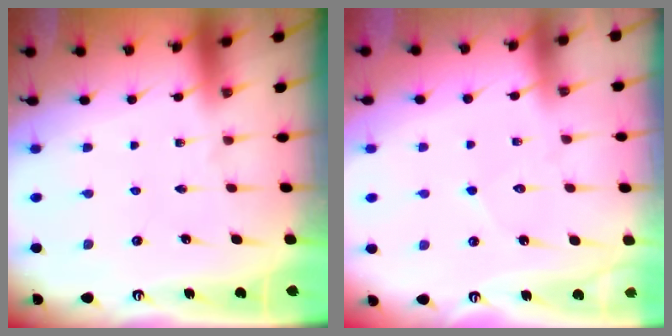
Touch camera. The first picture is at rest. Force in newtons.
{"total": 5.1, "press": 5.1, "slide": 0.4}